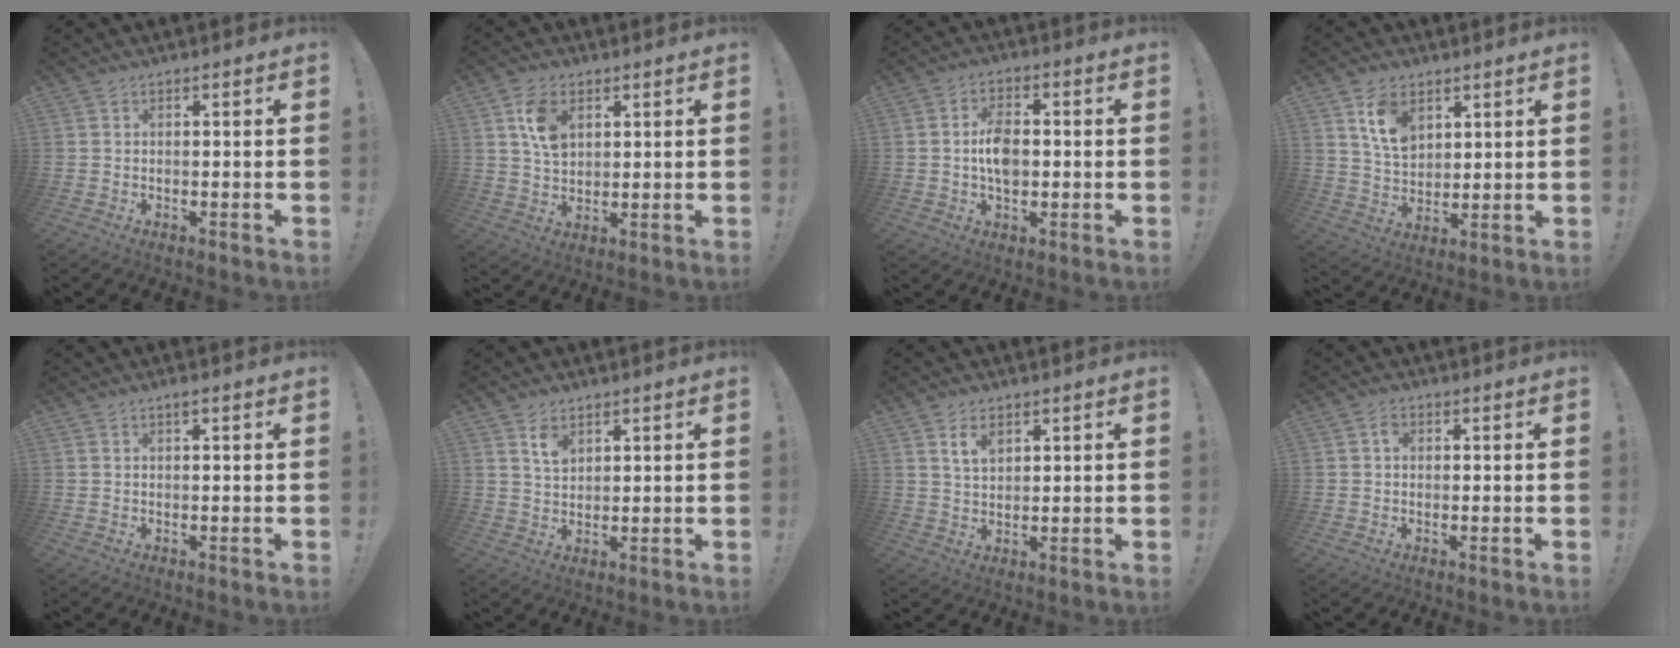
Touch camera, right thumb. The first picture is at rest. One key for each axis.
{"total": 8.6, "fx": 3.3, "fy": 5.9, "fz": 5.3, "tx": -0.084, "ty": -0.001, "tz": 0.065}
{"total": 7.9, "fx": -0.7, "fy": 5.0, "fz": 6.1, "tx": -0.102, "ty": 0.010, "tz": -0.015}
{"total": 10.7, "fx": 5.5, "fy": 7.2, "fz": 5.6, "tx": -0.093, "ty": -0.017, "tz": 0.107}
{"total": 0.8, "fx": 0.4, "fy": -0.2, "fz": 0.7, "tx": -0.013, "ty": -0.001, "tz": 0.007}
{"total": 4.9, "fx": 3.1, "fy": 3.0, "fz": 2.3, "tx": -0.027, "ty": -0.018, "tz": 0.053}
{"total": 5.1, "fx": 3.0, "fy": 2.9, "fz": 2.7, "tx": -0.039, "ty": -0.009, "tz": 0.054}
{"total": 2.1, "fx": 0.2, "fy": 1.7, "fz": 1.2, "tx": -0.012, "ty": 0.002, "tz": -0.001}